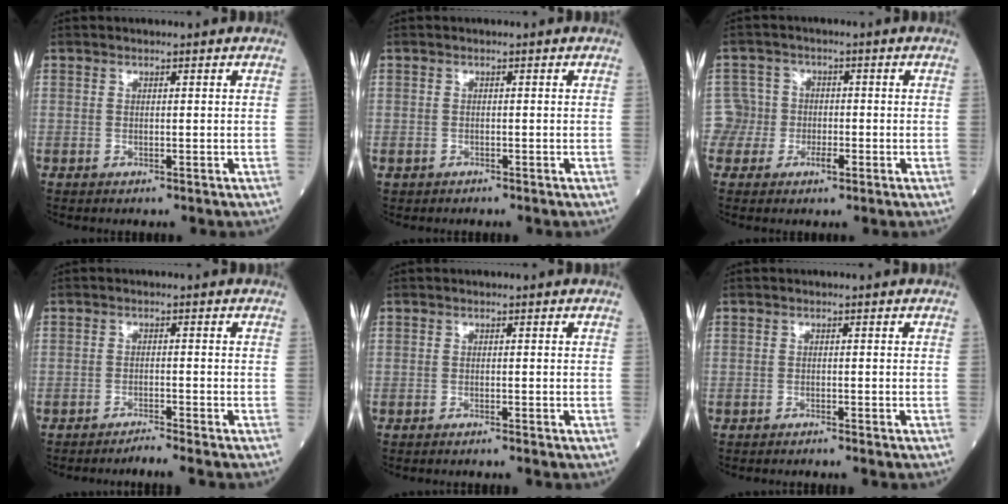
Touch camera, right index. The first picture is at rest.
{"total": 0.7, "force": [-0.4, 0.6, 0.0], "torque": [-0.006, 0.002, -0.008]}
{"total": 3.9, "force": [-1.2, 3.7, 0.0], "torque": [0.011, 0.016, -0.028]}
{"total": 2.4, "force": [-2.1, -1.3, 0.2], "torque": [-0.003, -0.007, -0.040]}
{"total": 0.8, "force": [-0.7, -0.4, 0.3], "torque": [-0.003, 0.003, -0.011]}
{"total": 1.0, "force": [-0.9, -0.3, 0.3], "torque": [-0.004, 0.003, -0.015]}